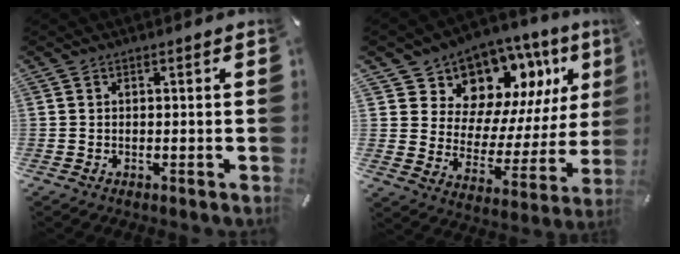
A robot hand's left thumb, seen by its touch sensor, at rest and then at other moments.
{"total": 11.3, "force": [8.4, 7.5, 1.1], "torque": [-0.014, -0.103, 0.150]}